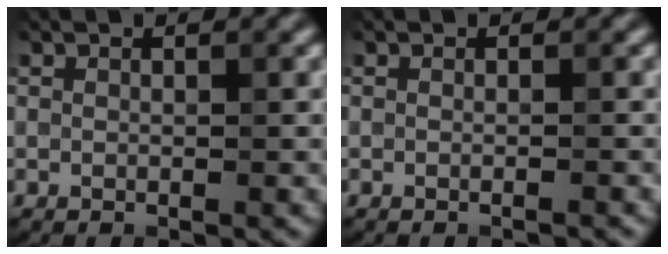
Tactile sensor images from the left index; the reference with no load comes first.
{"total": 0.7, "force": [-0.3, 0.1, 0.7], "torque": [-0.006, -0.004, -0.014]}